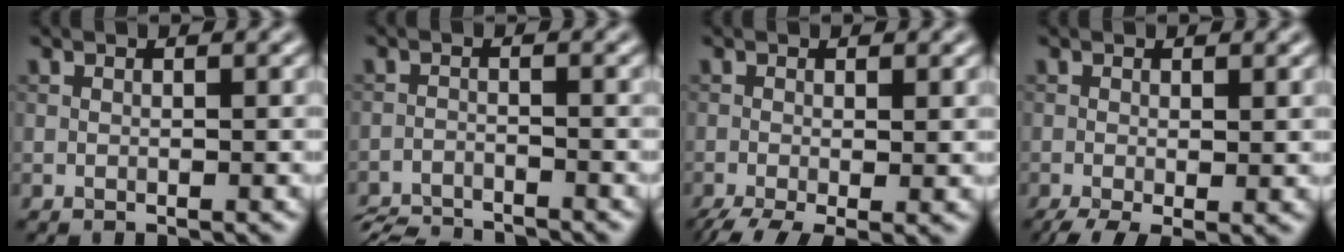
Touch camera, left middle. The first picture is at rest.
{"total": 5.1, "force": [-4.9, 0.6, 1.0], "torque": [-0.020, -0.016, -0.090]}
{"total": 4.6, "force": [-2.2, 1.5, 3.8], "torque": [-0.072, -0.014, -0.037]}
{"total": 3.4, "force": [-1.2, 1.1, 3.0], "torque": [-0.058, -0.013, -0.021]}